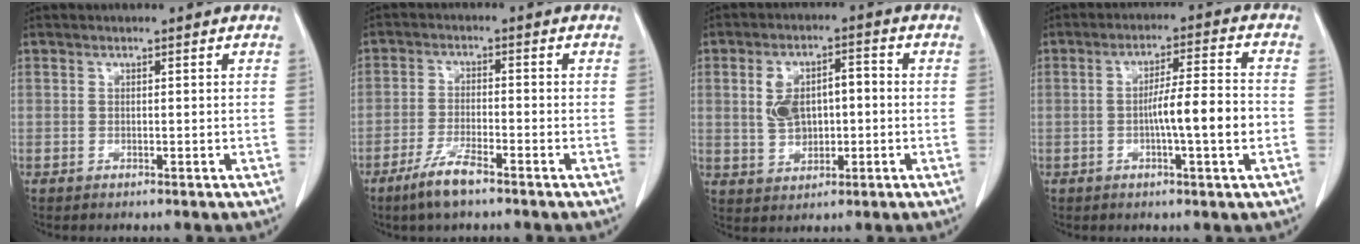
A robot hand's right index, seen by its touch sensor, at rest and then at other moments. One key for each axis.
{"total": 5.5, "fx": -3.9, "fy": 0.9, "fz": 3.8, "tx": -0.081, "ty": -0.007, "tz": -0.074}
{"total": 7.3, "fx": 0.2, "fy": 4.4, "fz": 5.9, "tx": -0.116, "ty": 0.024, "tz": 0.012}
{"total": 8.3, "fx": -1.7, "fy": 0.1, "fz": 8.1, "tx": -0.132, "ty": 0.009, "tz": -0.030}